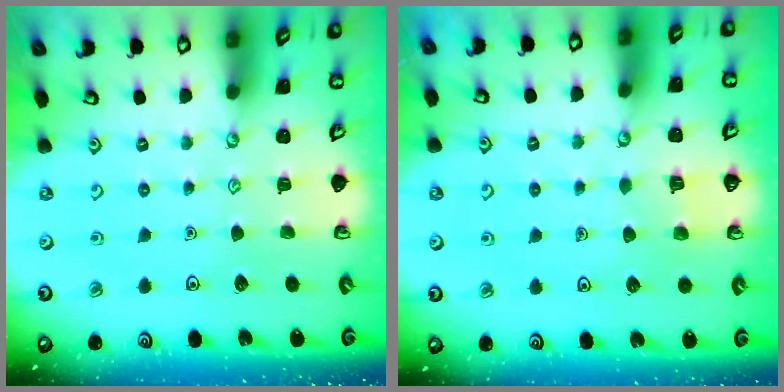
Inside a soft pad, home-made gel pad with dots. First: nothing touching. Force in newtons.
{"total": 2.6, "press": 2.6, "slide": 0.2}